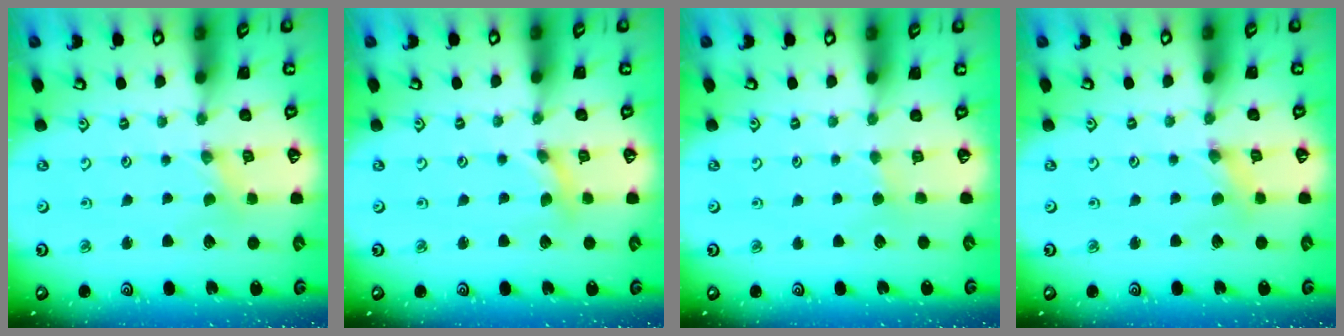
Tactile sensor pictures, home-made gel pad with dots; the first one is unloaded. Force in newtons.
{"total": 1.1, "press": 1.1, "slide": 0.2}
{"total": 2.0, "press": 2.0, "slide": 0.4}
{"total": 1.5, "press": 1.5, "slide": 0.2}